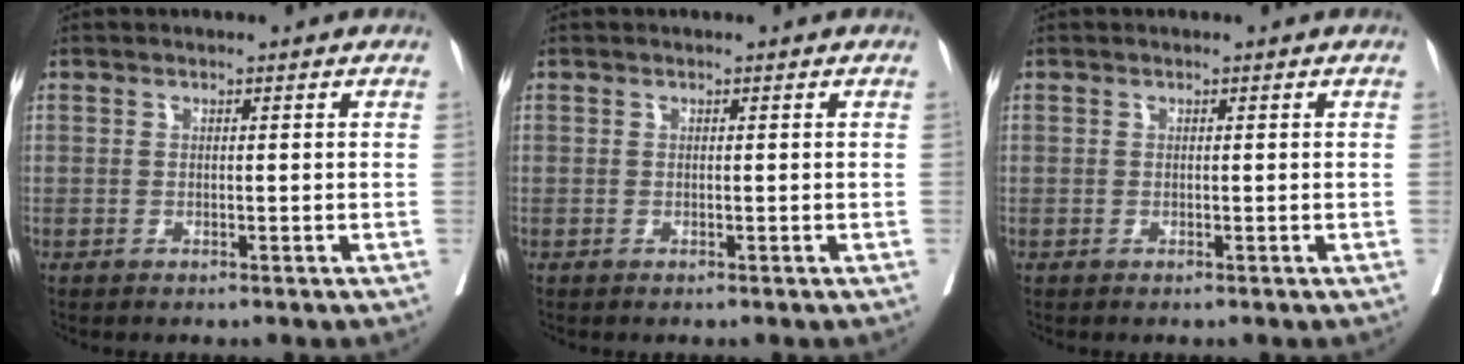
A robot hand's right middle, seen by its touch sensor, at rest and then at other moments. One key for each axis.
{"total": 0.0}
{"total": 0.0}